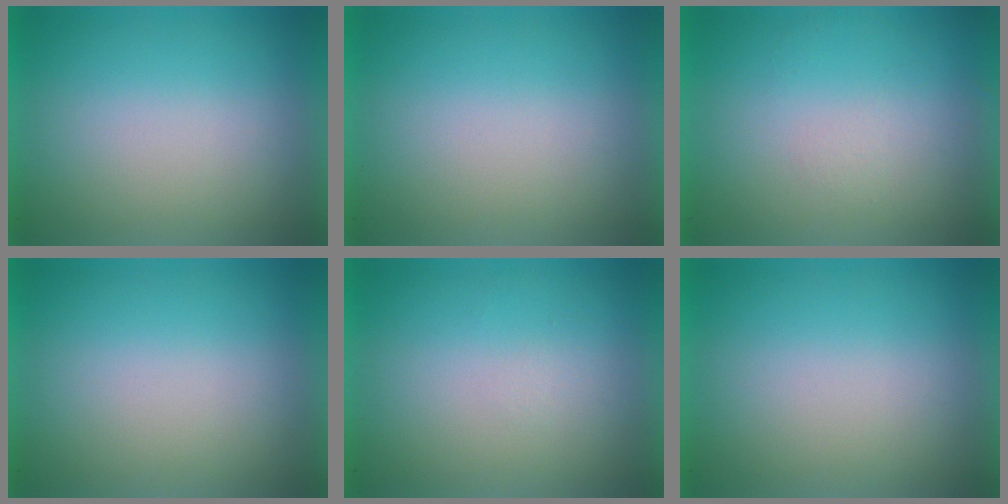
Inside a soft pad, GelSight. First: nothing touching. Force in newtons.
{"total": 0.0}
{"total": 1.3}
{"total": 0.0}
{"total": 1.0}
{"total": 0.0}